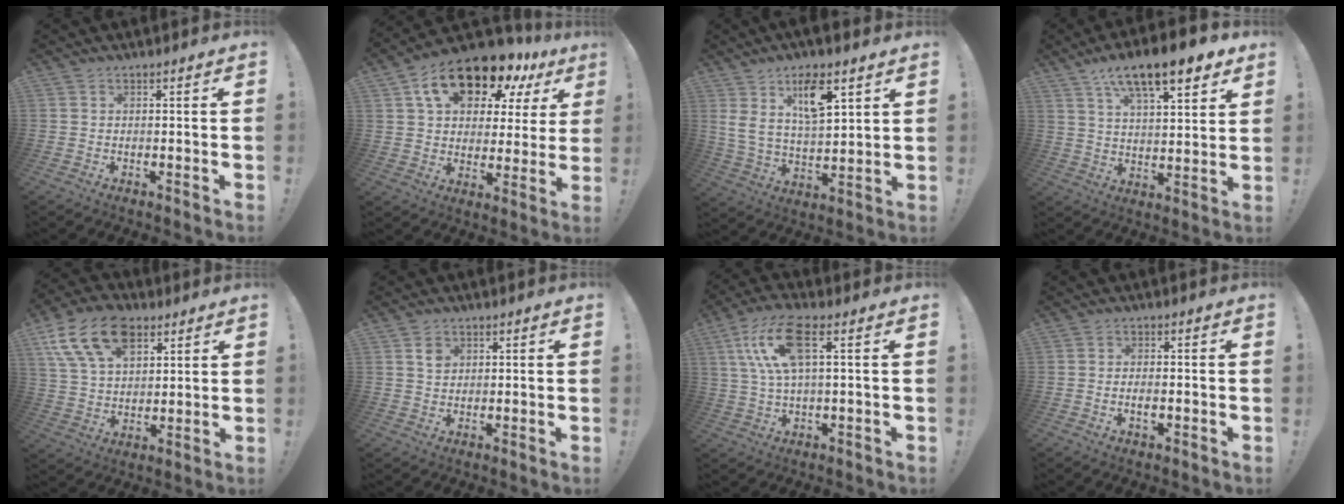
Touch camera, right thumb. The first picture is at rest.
{"total": 17.7, "force": [10.9, 9.4, 10.3], "torque": [-0.167, -0.063, 0.192]}
{"total": 13.3, "force": [7.2, 5.4, 9.8], "torque": [-0.171, -0.020, 0.124]}
{"total": 14.5, "force": [9.0, 4.7, 10.2], "torque": [-0.164, -0.048, 0.151]}
{"total": 17.1, "force": [8.8, 10.7, 10.0], "torque": [-0.180, -0.034, 0.166]}
{"total": 3.0, "force": [1.3, 2.5, 1.1], "torque": [-0.002, -0.007, 0.021]}
{"total": 13.0, "force": [3.8, 4.5, 11.5], "torque": [-0.233, 0.004, 0.068]}
{"total": 2.4, "force": [-1.0, 0.9, 2.0], "torque": [-0.030, 0.002, -0.018]}